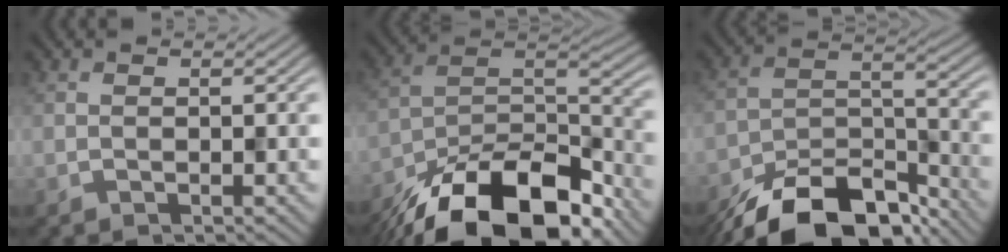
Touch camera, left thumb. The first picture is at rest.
{"total": 17.4, "force": [-12.2, 7.5, 9.9], "torque": [-0.211, -0.035, -0.195]}
{"total": 14.9, "force": [-11.8, 5.8, 7.1], "torque": [-0.154, -0.017, -0.184]}